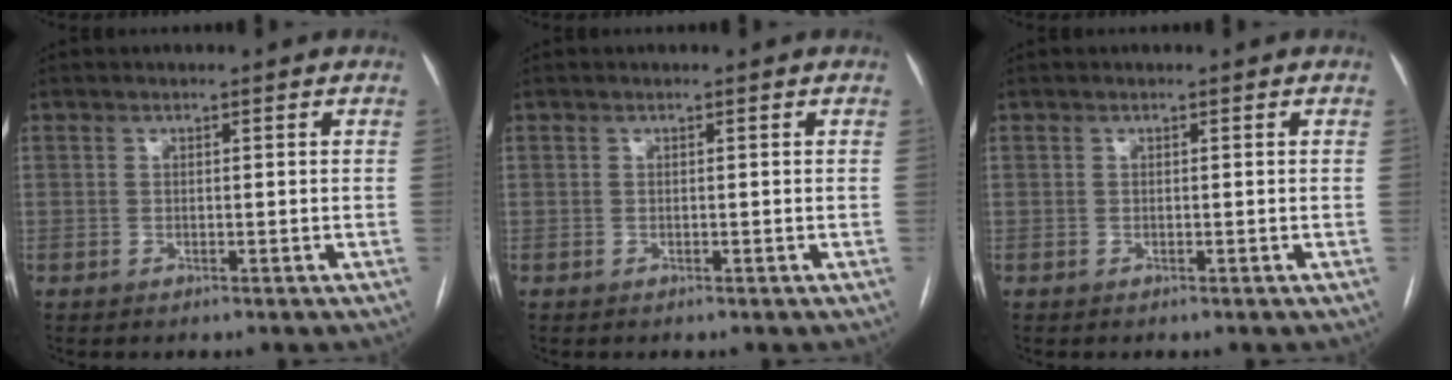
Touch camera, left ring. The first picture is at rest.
{"total": 0.0}
{"total": 0.0}